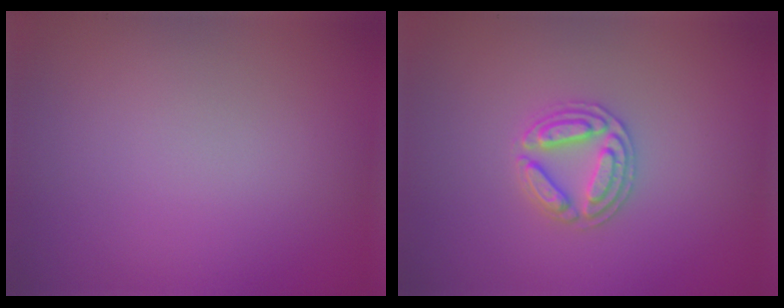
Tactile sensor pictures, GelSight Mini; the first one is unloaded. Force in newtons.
{"total": 2.8, "press": 2.7, "slide": 0.5}